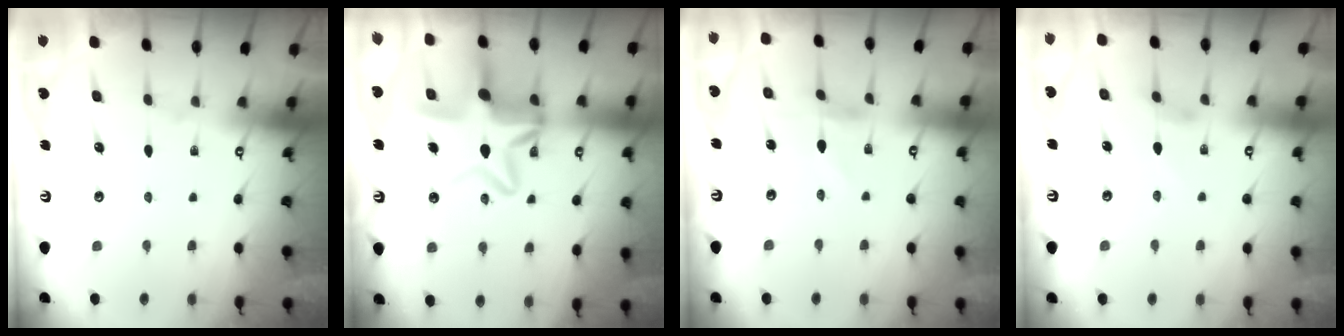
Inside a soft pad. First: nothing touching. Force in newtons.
{"total": 13.2, "press": 13.1, "slide": 2.1}
{"total": 0.0}
{"total": 1.7, "press": 1.7, "slide": 0.3}